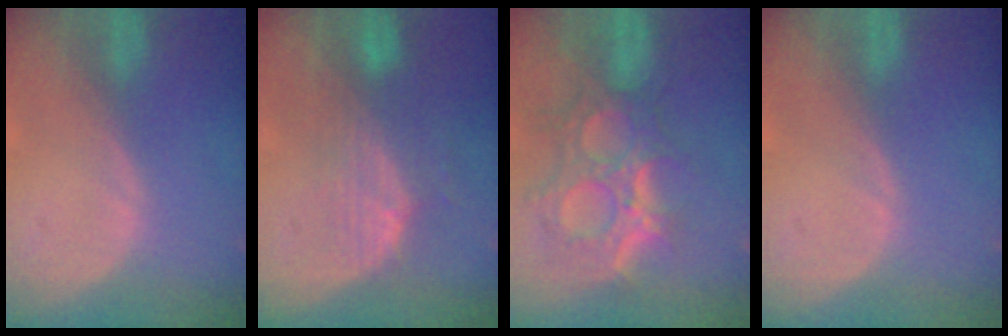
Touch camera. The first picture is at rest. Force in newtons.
{"total": 7.5, "press": 6.8, "slide": 3.2}
{"total": 12.0, "press": 10.7, "slide": 5.4}
{"total": 0.0}